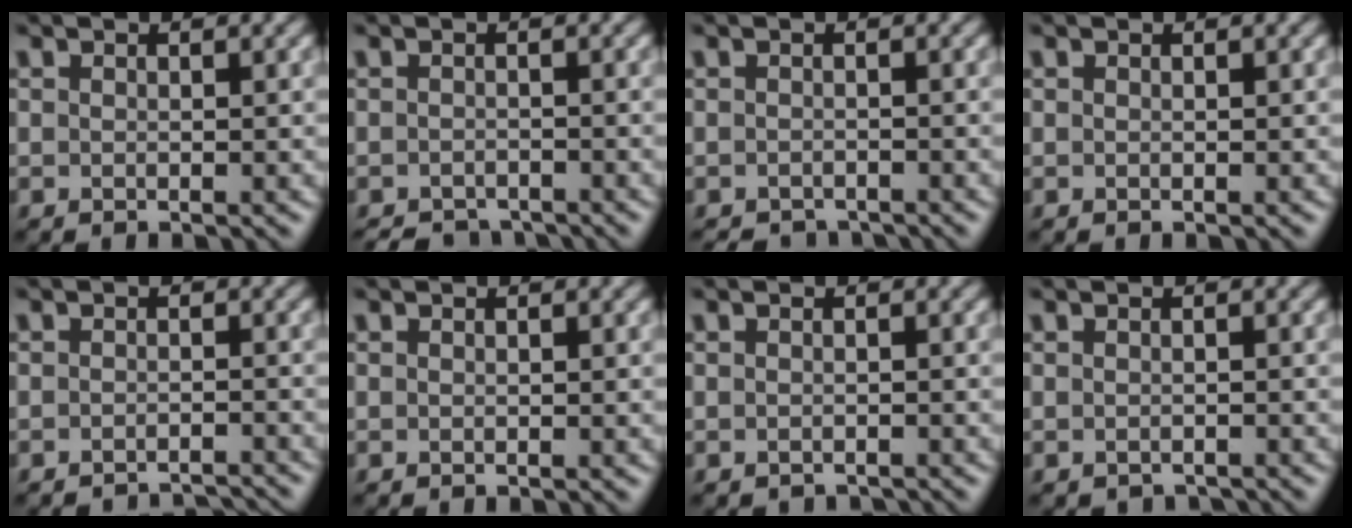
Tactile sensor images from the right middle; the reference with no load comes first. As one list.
[{"total": 2.7, "force": [-2.5, 0.8, 0.5], "torque": [0.000, -0.005, -0.043]}, {"total": 2.3, "force": [-2.2, 0.5, 0.3], "torque": [0.002, -0.007, -0.035]}, {"total": 0.0}, {"total": 3.0, "force": [-3.0, 0.2, 0.3], "torque": [0.003, -0.002, -0.041]}, {"total": 0.0}, {"total": 1.4, "force": [-1.4, 0.3, 0.1], "torque": [0.000, -0.005, -0.020]}, {"total": 1.4, "force": [-1.4, 0.3, 0.2], "torque": [0.001, -0.007, -0.019]}]